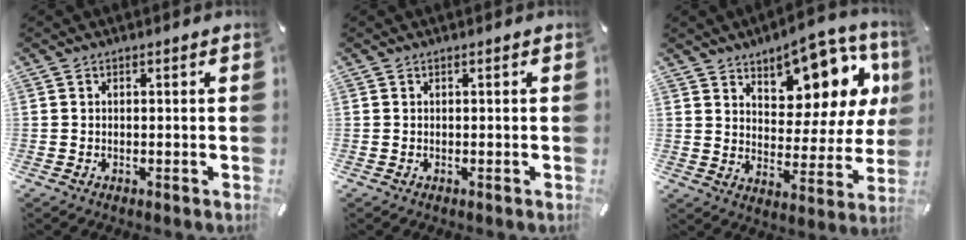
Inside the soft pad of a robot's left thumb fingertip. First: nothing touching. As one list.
[{"total": 0.0}, {"total": 13.3, "force": [9.3, 7.0, 6.3], "torque": [-0.076, -0.086, 0.161]}]